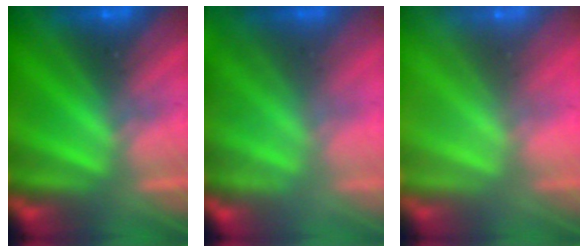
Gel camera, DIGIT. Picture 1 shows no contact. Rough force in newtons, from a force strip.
{"total": 2.0}
{"total": 7.8}